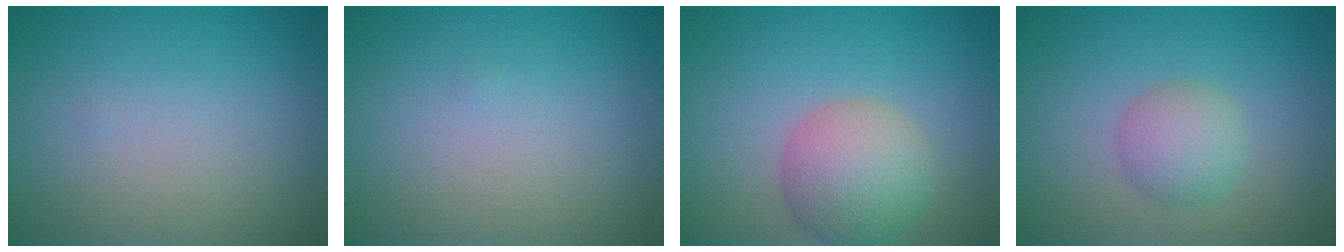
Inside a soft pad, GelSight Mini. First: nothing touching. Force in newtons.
{"total": 0.0}
{"total": 5.4, "press": 5.4, "slide": 0.4}
{"total": 2.9, "press": 2.9, "slide": 0.1}